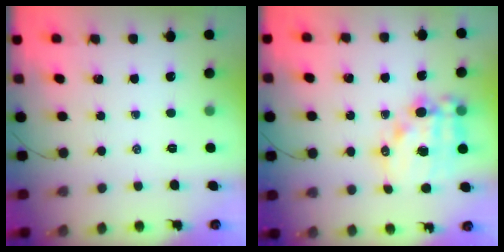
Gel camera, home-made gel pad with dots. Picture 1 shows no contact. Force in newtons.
{"total": 14.9, "press": 14.5, "slide": 3.4}